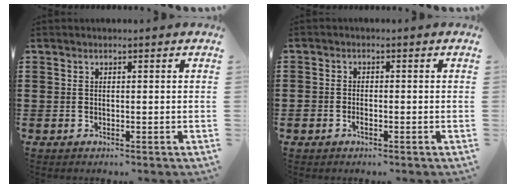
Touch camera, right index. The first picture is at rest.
{"total": 1.3, "force": [-0.8, 0.7, 0.8], "torque": [-0.017, -0.003, -0.014]}